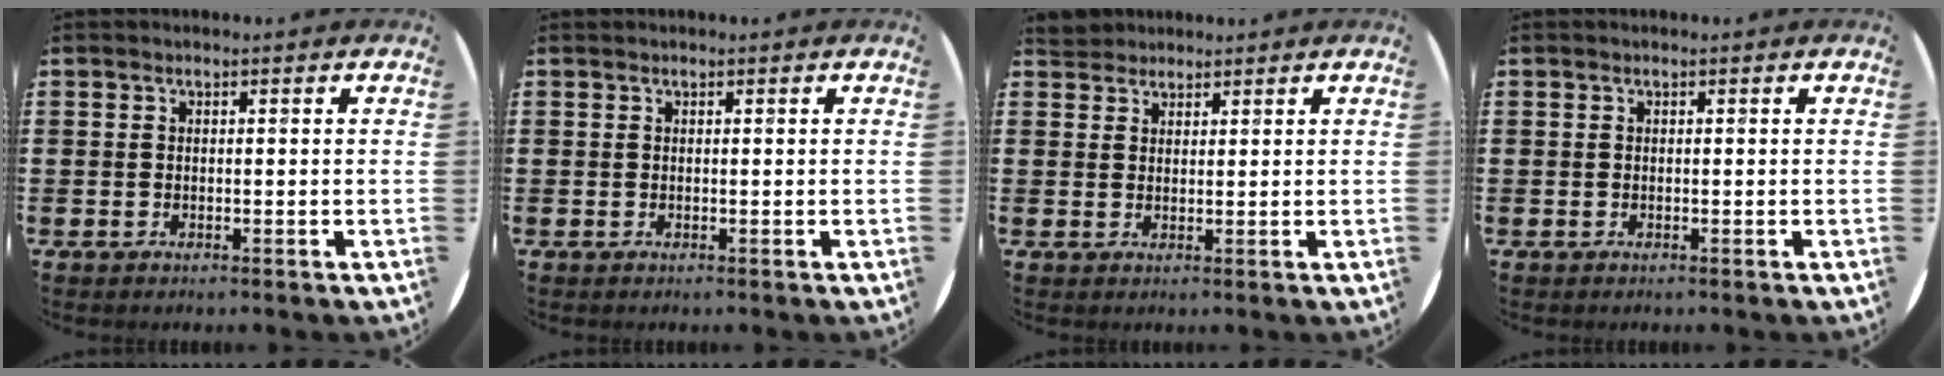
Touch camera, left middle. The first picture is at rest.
{"total": 0.0}
{"total": 2.5, "force": [2.4, 0.9, -0.2], "torque": [-0.002, 0.003, 0.048]}
{"total": 0.0}